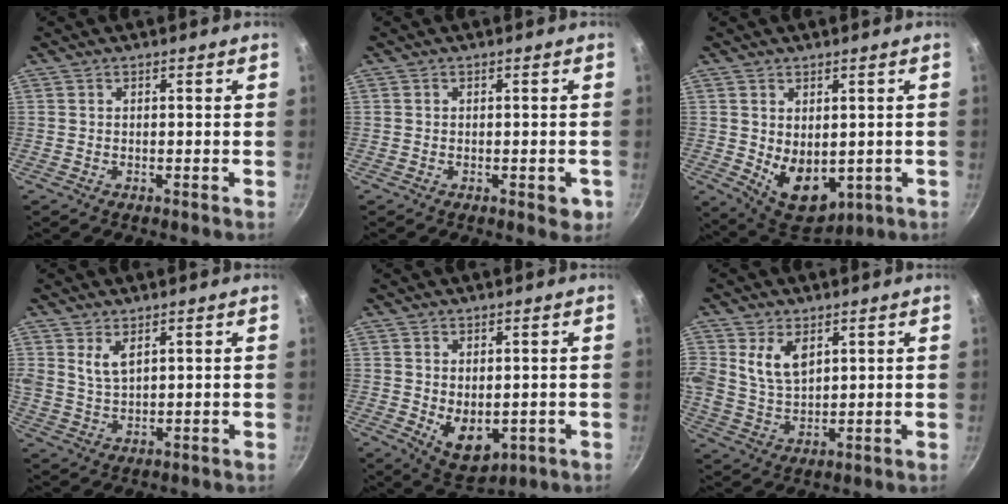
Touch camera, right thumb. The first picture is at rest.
{"total": 3.0, "force": [-1.0, 1.6, 2.3], "torque": [-0.019, 0.001, -0.014]}
{"total": 10.2, "force": [-0.3, 6.9, 7.5], "torque": [-0.087, -0.023, 0.019]}
{"total": 3.7, "force": [1.9, 2.0, 2.5], "torque": [-0.043, -0.013, 0.038]}
{"total": 7.7, "force": [-0.3, 5.1, 5.7], "torque": [-0.073, -0.019, 0.016]}
{"total": 8.0, "force": [3.3, 5.1, 5.2], "torque": [-0.087, -0.023, 0.068]}